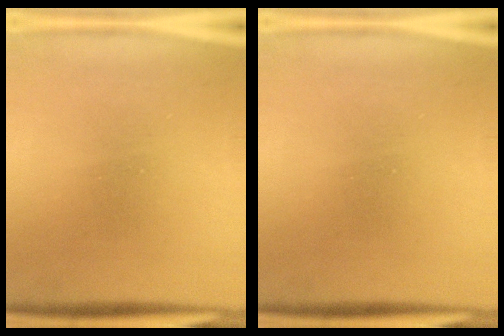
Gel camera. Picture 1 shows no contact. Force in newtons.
{"total": 0.0}